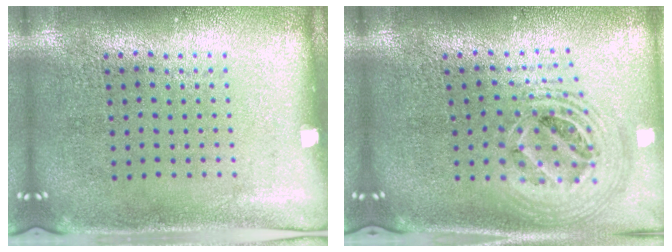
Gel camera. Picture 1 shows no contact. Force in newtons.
{"total": 2.3, "press": 1.8, "slide": 1.5}